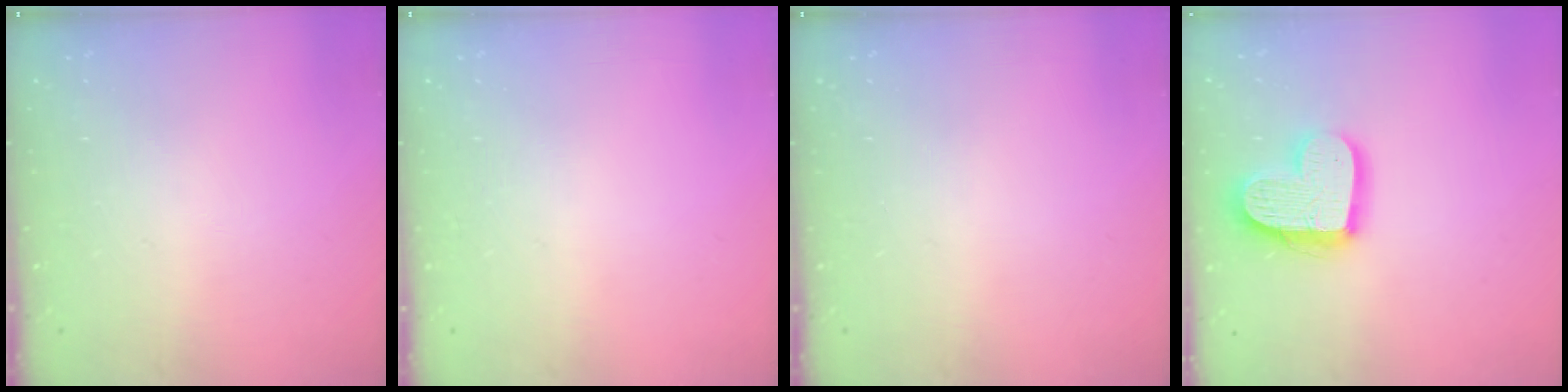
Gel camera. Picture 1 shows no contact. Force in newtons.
{"total": 0.0}
{"total": 0.0}
{"total": 16.2, "press": 16.2, "slide": 1.1}